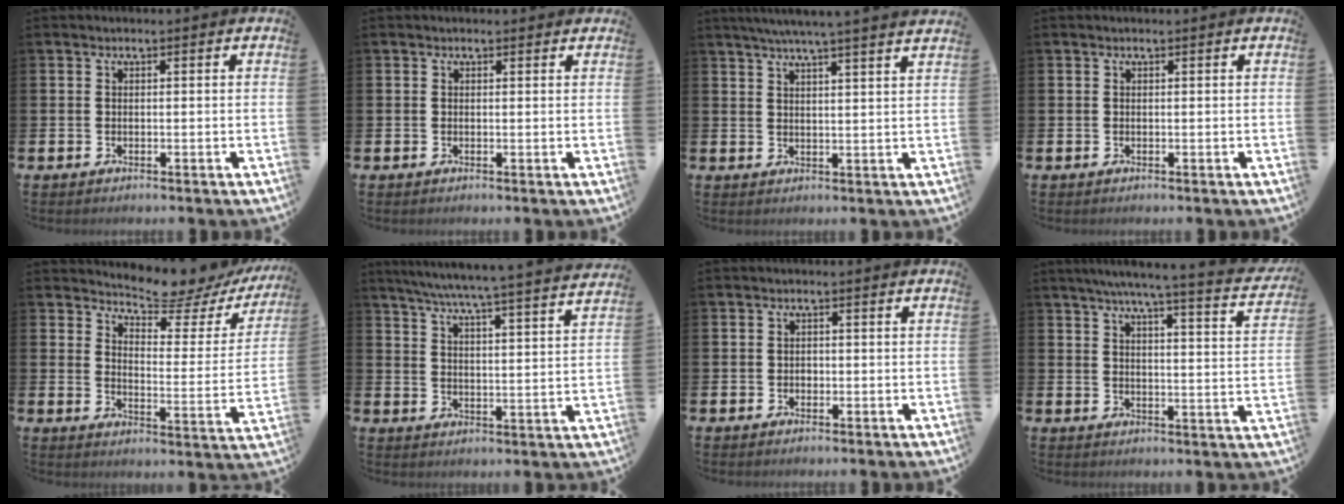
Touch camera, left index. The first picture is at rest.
{"total": 0.5, "force": [0.4, 0.3, 0.2], "torque": [0.012, -0.002, 0.003]}
{"total": 5.2, "force": [4.8, -1.0, 1.7], "torque": [-0.039, -0.022, 0.084]}
{"total": 0.0}
{"total": 7.0, "force": [6.8, 1.2, 1.6], "torque": [-0.038, -0.060, 0.113]}
{"total": 6.2, "force": [5.9, -0.4, 2.0], "torque": [-0.051, -0.051, 0.096]}
{"total": 0.7, "force": [-0.1, 0.7, 0.2], "torque": [-0.005, 0.006, -0.004]}
{"total": 5.8, "force": [5.1, -0.2, 2.6], "torque": [-0.052, -0.043, 0.079]}